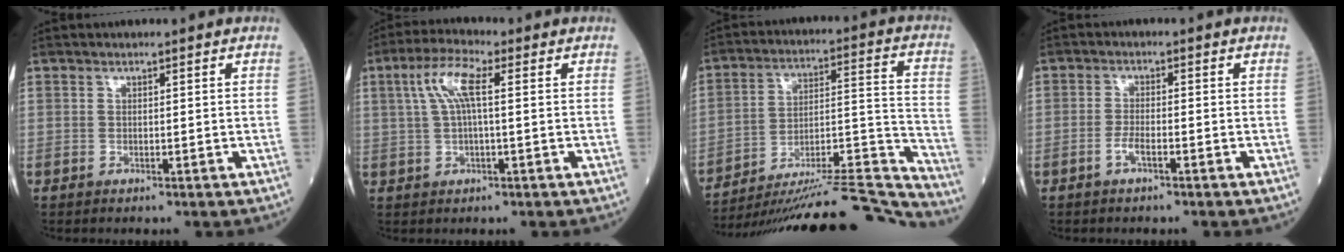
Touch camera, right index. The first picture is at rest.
{"total": 6.3, "force": [1.6, 1.2, 6.0], "torque": [-0.130, 0.022, 0.032]}
{"total": 28.0, "force": [-26.7, -1.0, 8.3], "torque": [-0.086, -0.003, -0.390]}
{"total": 3.1, "force": [-1.7, 0.7, 2.5], "torque": [-0.049, 0.003, -0.035]}